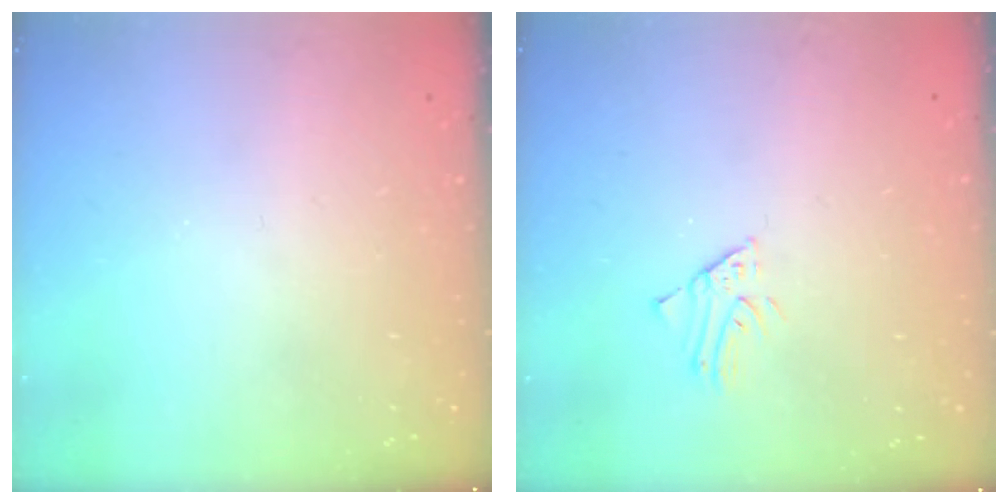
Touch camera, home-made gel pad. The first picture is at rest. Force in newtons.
{"total": 1.6, "press": 1.6, "slide": 0.1}